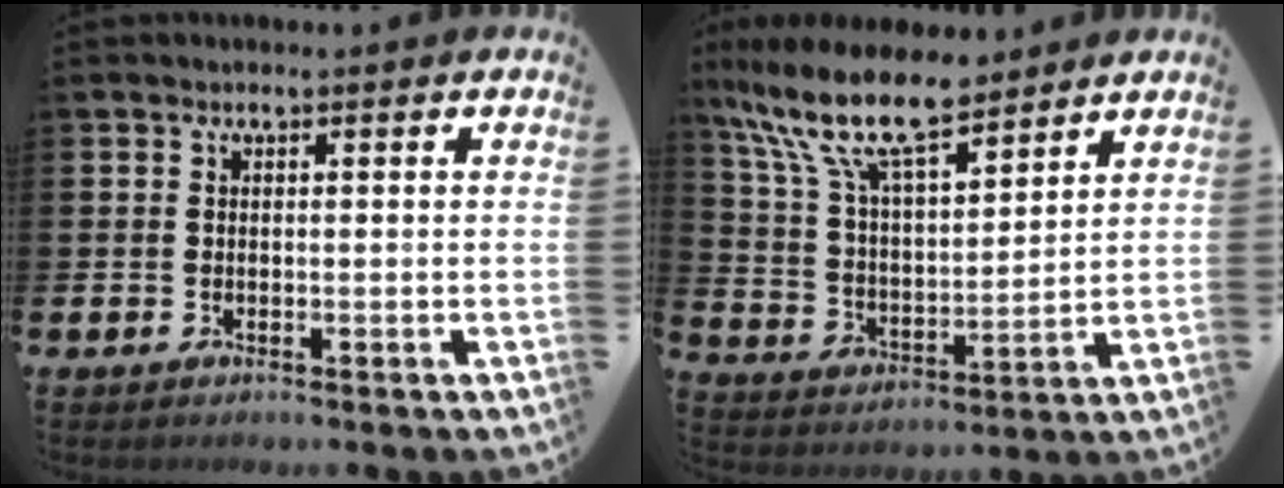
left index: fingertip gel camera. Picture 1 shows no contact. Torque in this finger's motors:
{"motor_torque": [0.75, -1.39, 1.05, 0.21]}